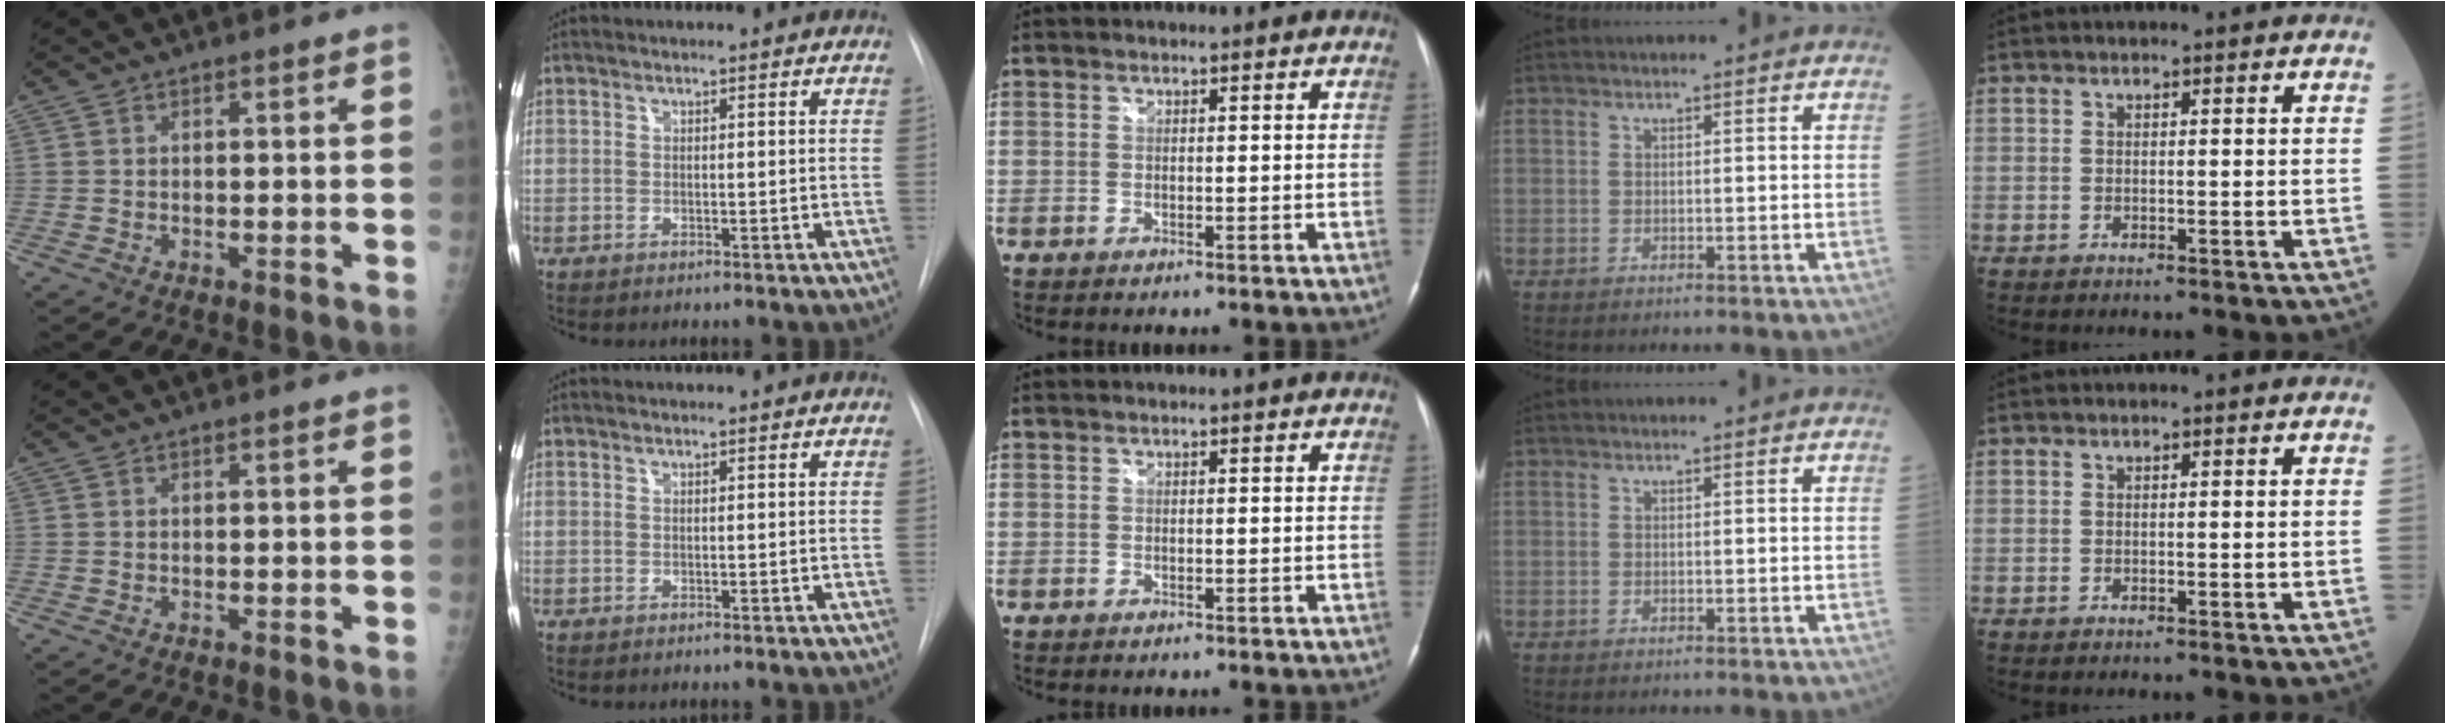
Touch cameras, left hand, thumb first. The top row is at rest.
{}